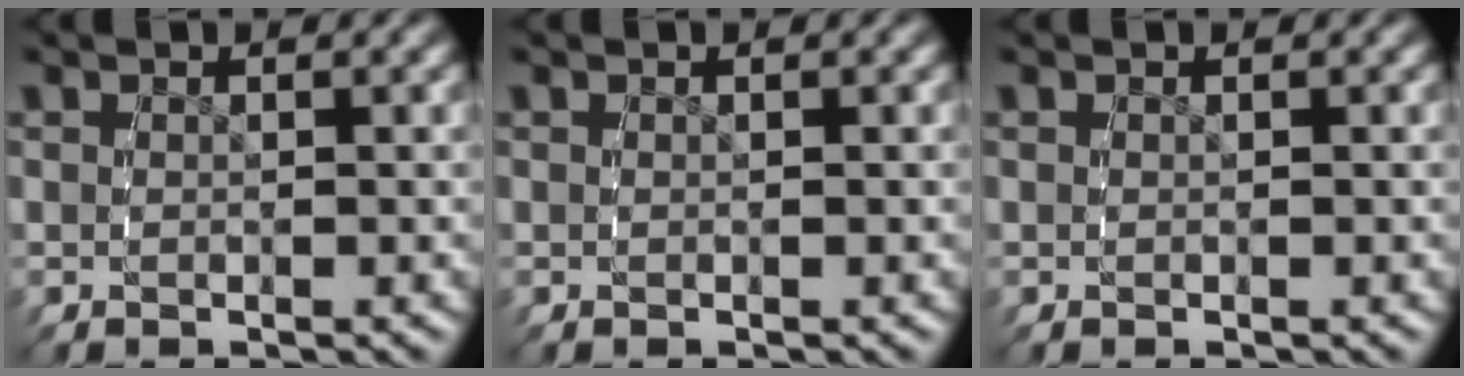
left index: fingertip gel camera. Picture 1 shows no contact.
{"total": 0.0}
{"total": 0.0}